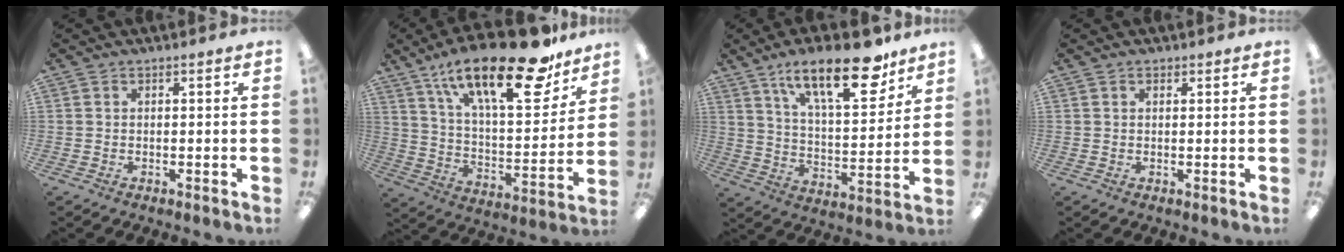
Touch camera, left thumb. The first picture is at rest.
{"total": 26.3, "force": [17.9, 8.5, 17.3], "torque": [-0.256, -0.110, 0.292]}
{"total": 21.2, "force": [13.9, 7.6, 14.1], "torque": [-0.206, -0.078, 0.223]}
{"total": 1.0, "force": [0.6, 0.6, 0.5], "torque": [-0.002, -0.002, 0.009]}